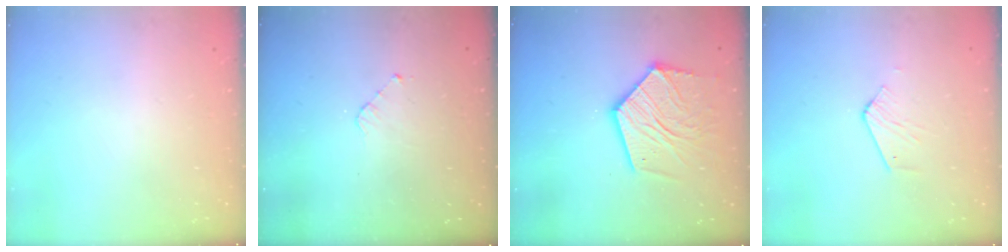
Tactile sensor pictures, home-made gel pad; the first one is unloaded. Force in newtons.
{"total": 2.8, "press": 2.8, "slide": 0.2}
{"total": 16.7, "press": 16.6, "slide": 1.6}
{"total": 2.6, "press": 2.6, "slide": 0.1}